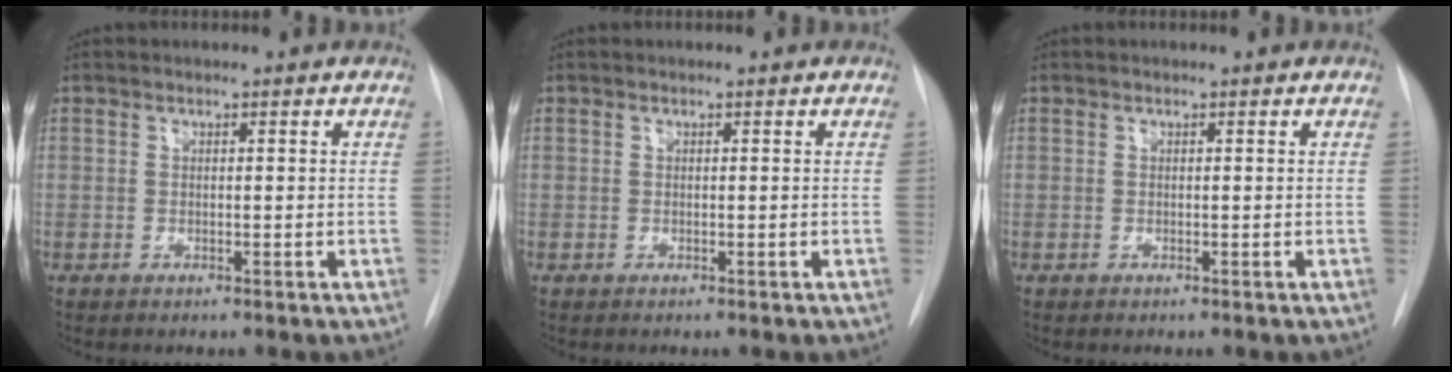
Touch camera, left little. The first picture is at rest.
{"total": 0.0}
{"total": 0.0}